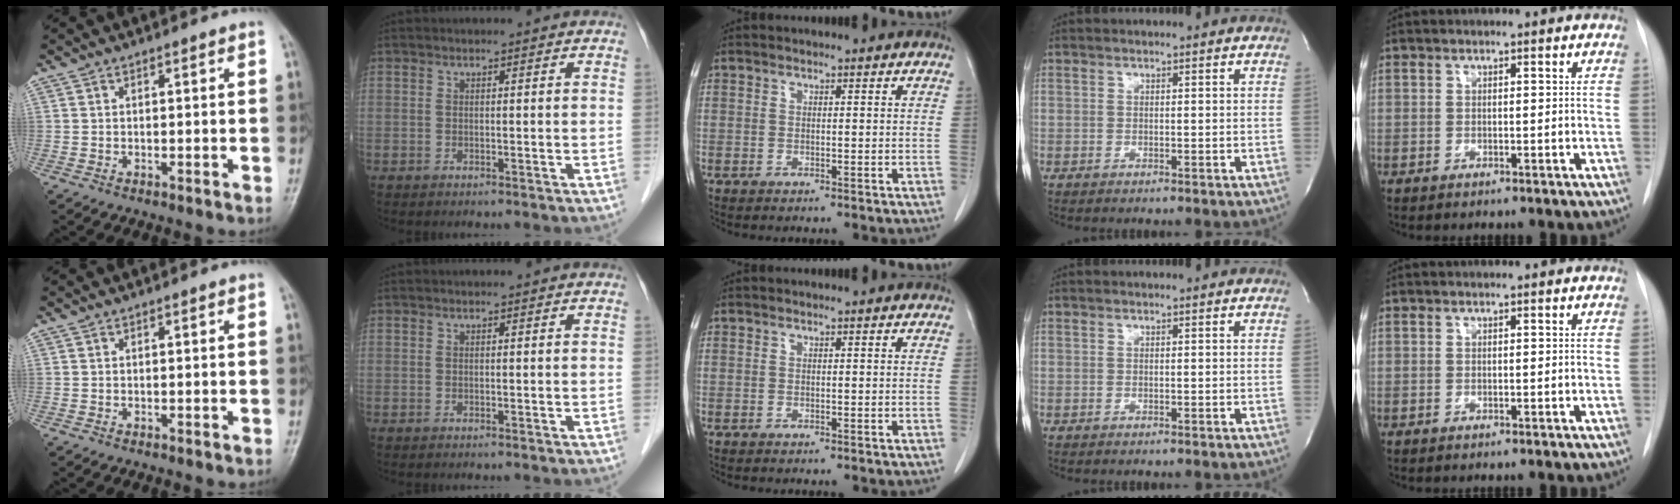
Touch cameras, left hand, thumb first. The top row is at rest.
{}